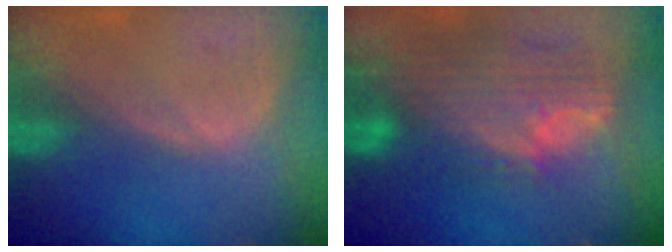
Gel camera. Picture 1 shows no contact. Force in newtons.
{"total": 11.9, "press": 10.1, "slide": 6.3}